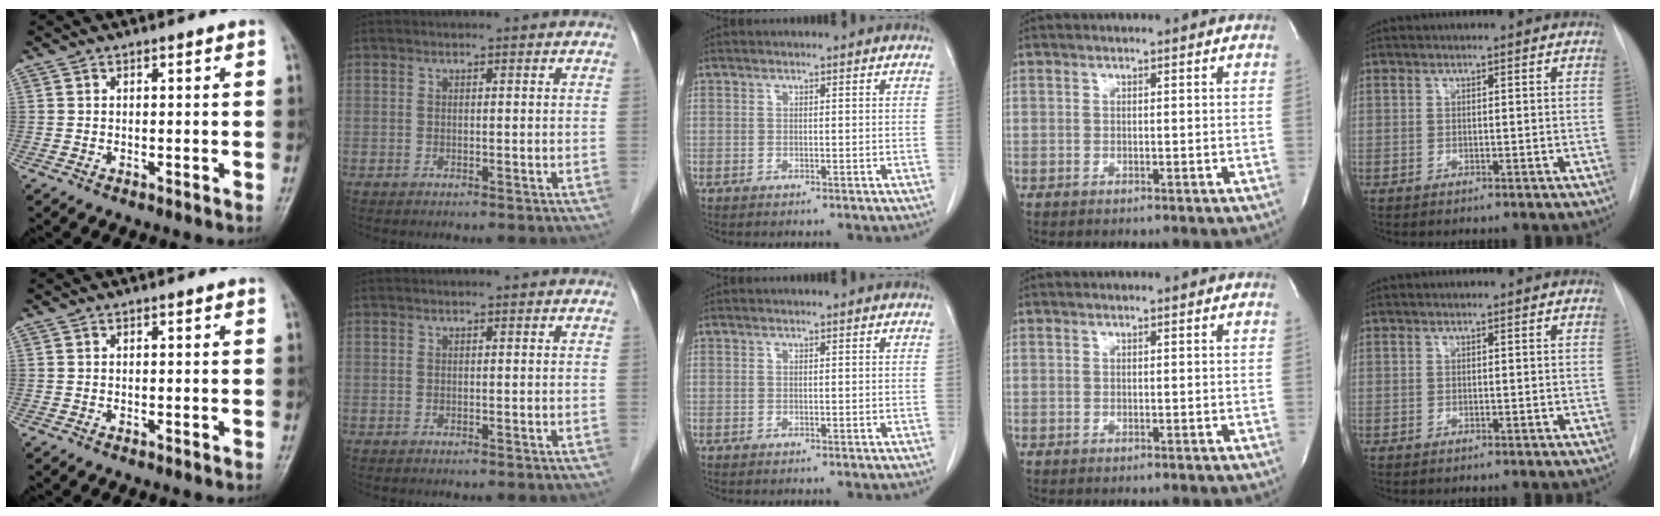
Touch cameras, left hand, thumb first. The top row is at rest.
{}